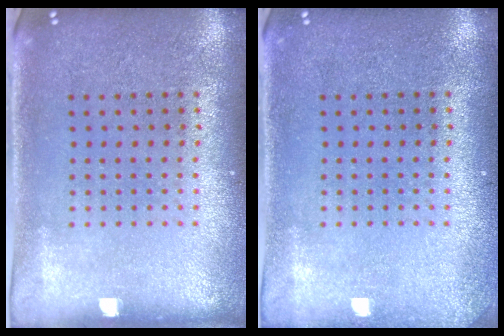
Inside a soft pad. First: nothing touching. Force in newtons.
{"total": 1.0, "press": 1.0, "slide": 0.1}